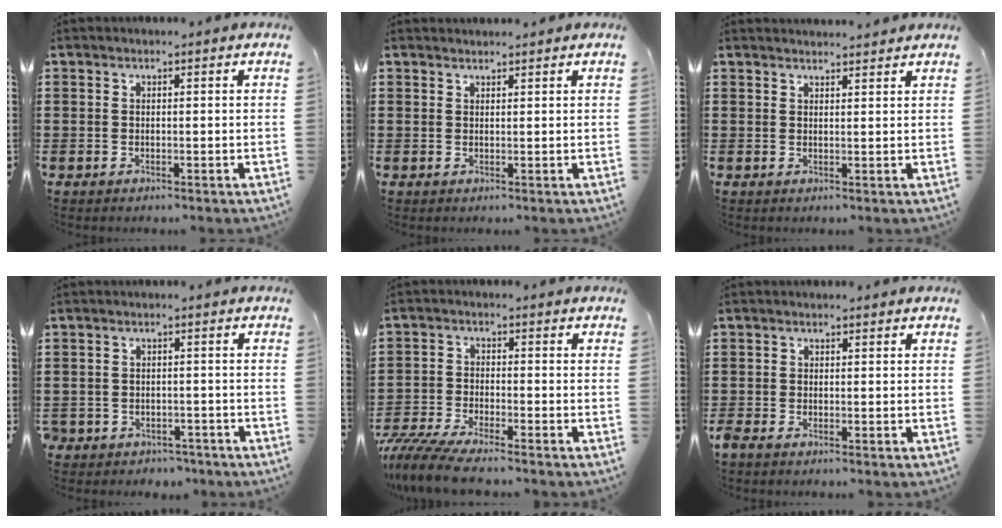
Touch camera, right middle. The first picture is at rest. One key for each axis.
{"total": 1.1, "fx": 1.1, "fy": -0.1, "fz": -0.1, "tx": -0.002, "ty": -0.004, "tz": 0.021}
{"total": 1.7, "fx": 1.7, "fy": -0.1, "fz": -0.1, "tx": -0.002, "ty": 0.001, "tz": 0.034}
{"total": 2.2, "fx": -2.0, "fy": 0.9, "fz": -0.2, "tx": -0.005, "ty": 0.001, "tz": -0.046}
{"total": 5.6, "fx": -5.3, "fy": 0.1, "fz": 2.0, "tx": -0.059, "ty": -0.016, "tz": -0.108}
{"total": 0.9, "fx": -0.8, "fy": 0.1, "fz": 0.4, "tx": -0.019, "ty": -0.010, "tz": -0.015}